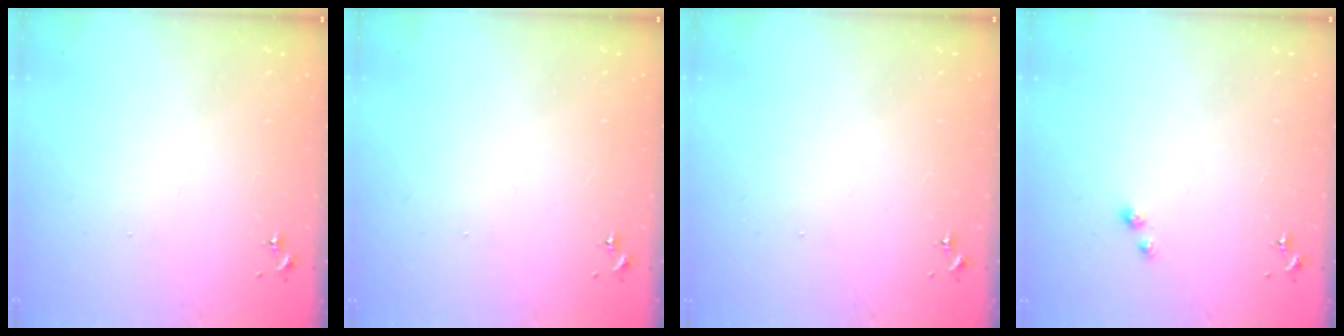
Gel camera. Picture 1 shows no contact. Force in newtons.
{"total": 0.0}
{"total": 0.0}
{"total": 3.1, "press": 3.0, "slide": 0.6}